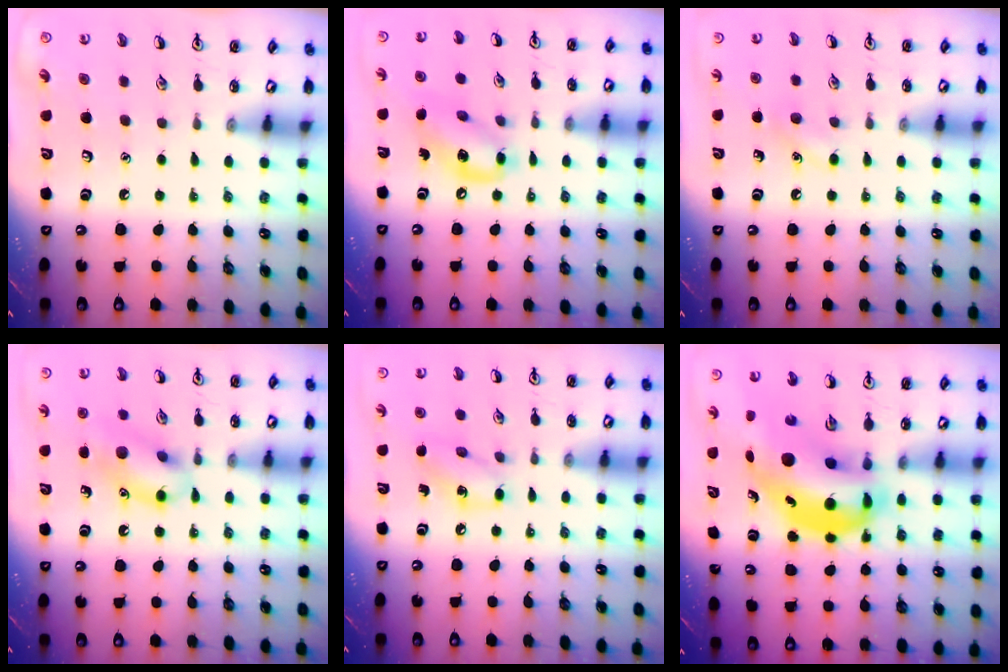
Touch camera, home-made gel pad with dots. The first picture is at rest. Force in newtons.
{"total": 11.8, "press": 11.5, "slide": 2.6}
{"total": 5.8, "press": 5.6, "slide": 1.6}
{"total": 12.1, "press": 12.1, "slide": 0.8}
{"total": 7.2, "press": 7.2, "slide": 0.7}
{"total": 12.6, "press": 12.1, "slide": 3.6}